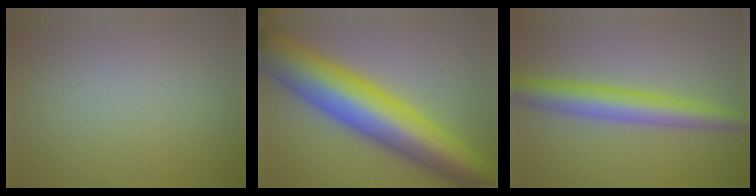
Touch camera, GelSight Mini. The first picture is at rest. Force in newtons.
{"total": 13.4, "press": 13.4, "slide": 0.2}
{"total": 5.0, "press": 5.0, "slide": 0.1}